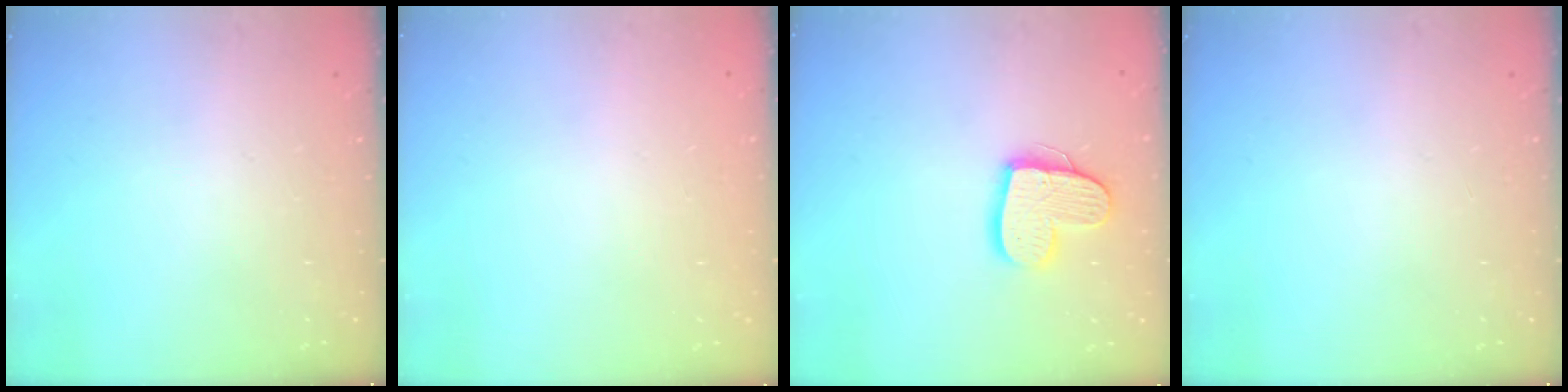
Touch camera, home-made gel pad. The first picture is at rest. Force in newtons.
{"total": 0.0}
{"total": 13.4, "press": 13.4, "slide": 0.8}
{"total": 0.0}